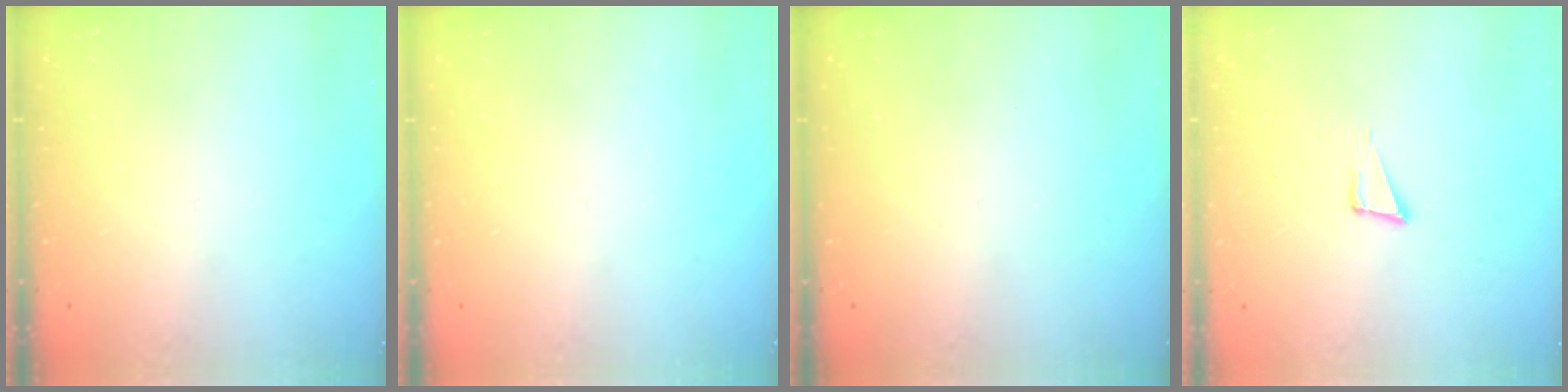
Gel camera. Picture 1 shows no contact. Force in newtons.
{"total": 0.0}
{"total": 0.0}
{"total": 3.9, "press": 2.6, "slide": 2.9}